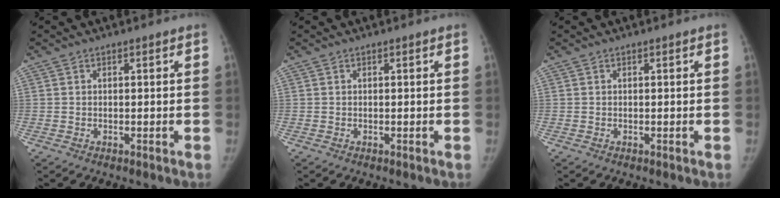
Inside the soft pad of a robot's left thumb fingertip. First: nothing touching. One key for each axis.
{"total": 0.0}
{"total": 0.0}